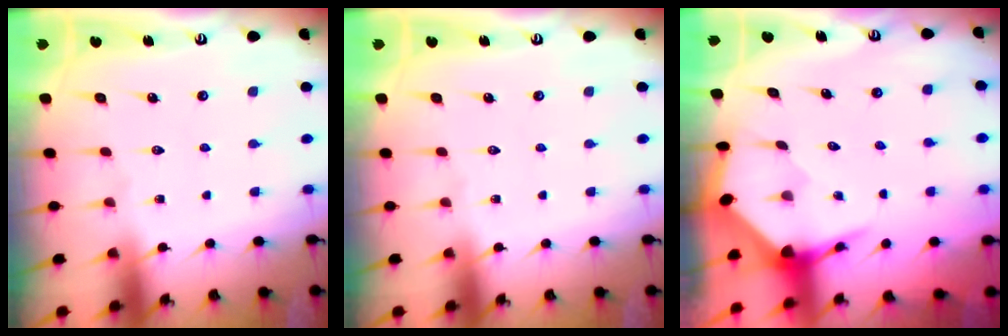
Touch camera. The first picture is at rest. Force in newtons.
{"total": 0.0}
{"total": 3.5, "press": 3.5, "slide": 0.4}